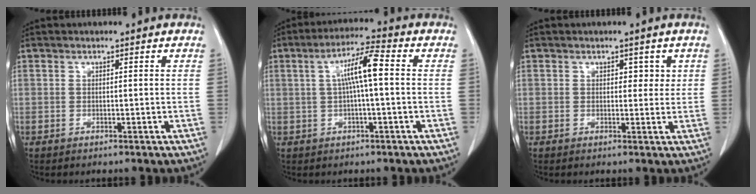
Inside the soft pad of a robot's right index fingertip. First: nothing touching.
{"total": 7.1, "force": [0.8, 0.5, 7.0], "torque": [-0.128, 0.019, 0.011]}
{"total": 2.2, "force": [0.9, 1.5, 1.2], "torque": [-0.005, -0.002, 0.010]}